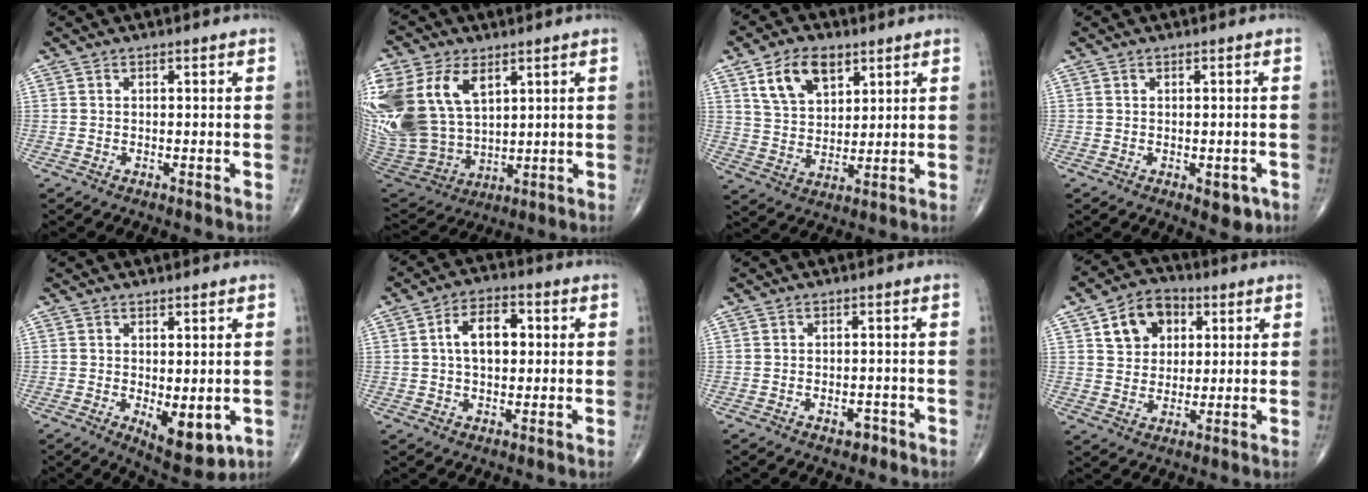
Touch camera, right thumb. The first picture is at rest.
{"total": 23.1, "force": [7.9, 15.1, 15.6], "torque": [-0.360, -0.005, 0.168]}
{"total": 10.6, "force": [5.5, 6.4, 6.4], "torque": [-0.094, -0.022, 0.105]}
{"total": 3.4, "force": [-1.1, 1.9, 2.5], "torque": [-0.014, -0.001, -0.008]}
{"total": 8.0, "force": [-1.7, 3.6, 6.9], "torque": [-0.081, -0.017, -0.011]}
{"total": 8.5, "force": [1.3, 5.2, 6.6], "torque": [-0.096, 0.016, 0.016]}
{"total": 2.3, "force": [-1.3, 1.3, 1.4], "torque": [-0.015, 0.010, -0.016]}
{"total": 10.0, "force": [3.6, 7.7, 5.2], "torque": [-0.050, -0.005, 0.060]}